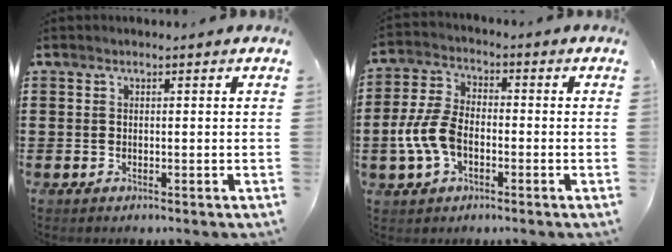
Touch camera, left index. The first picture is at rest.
{"total": 7.3, "force": [-2.1, 4.5, 5.4], "torque": [-0.143, -0.001, -0.050]}